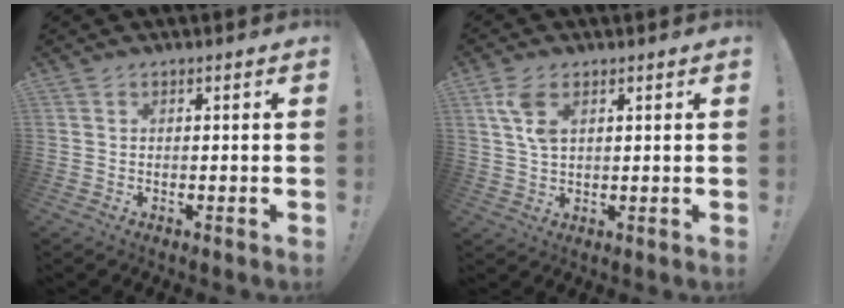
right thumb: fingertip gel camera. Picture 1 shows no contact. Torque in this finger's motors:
{"motor_torque": [0.45, 0.46, 0.25, 0.25, 0.03]}